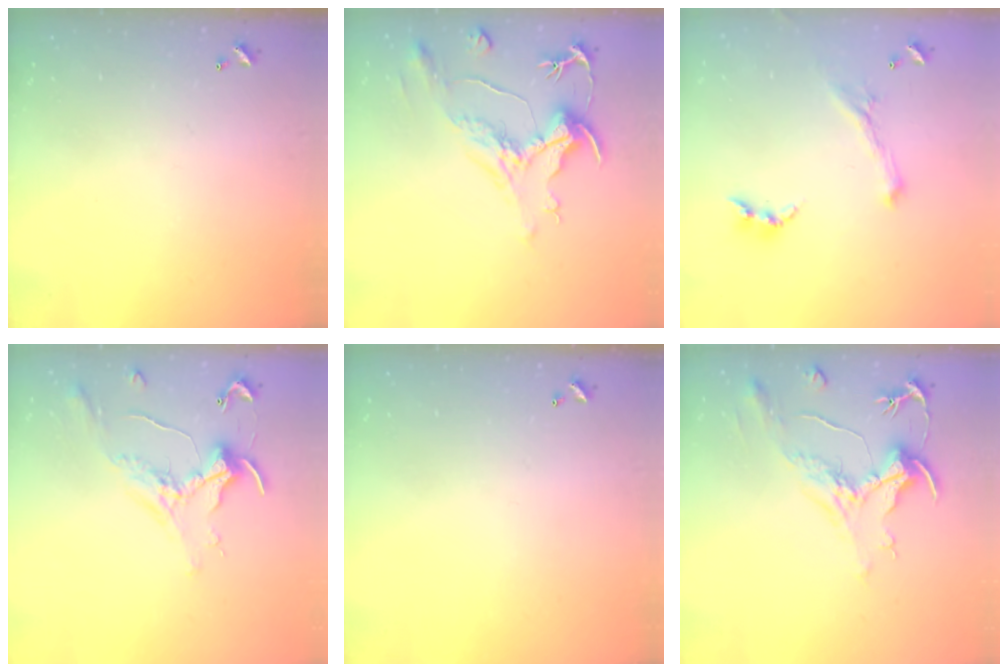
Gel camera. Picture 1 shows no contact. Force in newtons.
{"total": 1.8, "press": 0.8, "slide": 1.5}
{"total": 0.0}
{"total": 1.1, "press": 1.0, "slide": 0.4}
{"total": 0.0}
{"total": 2.2, "press": 1.7, "slide": 1.3}